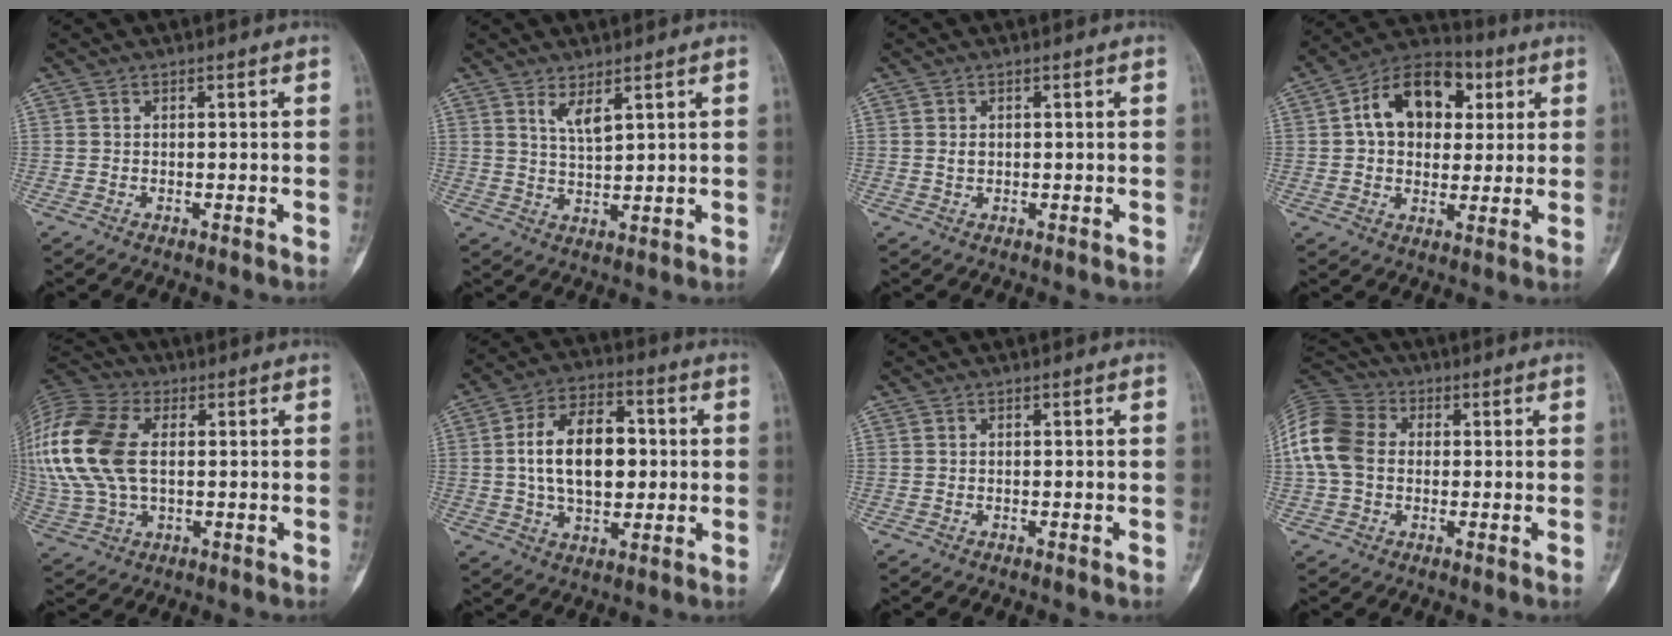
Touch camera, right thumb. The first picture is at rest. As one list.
[{"total": 3.9, "force": [2.4, 1.0, 2.9], "torque": [-0.052, -0.026, 0.050]}, {"total": 1.1, "force": [0.1, 0.8, 0.7], "torque": [-0.010, 0.000, 0.004]}, {"total": 15.2, "force": [3.8, 10.7, 10.2], "torque": [-0.122, 0.012, 0.053]}, {"total": 22.8, "force": [3.3, 14.2, 17.5], "torque": [-0.433, 0.014, 0.063]}, {"total": 15.3, "force": [1.1, 9.2, 12.2], "torque": [-0.180, 0.011, 0.015]}, {"total": 0.0}, {"total": 12.3, "force": [0.8, 9.4, 7.9], "torque": [-0.162, 0.028, 0.007]}]